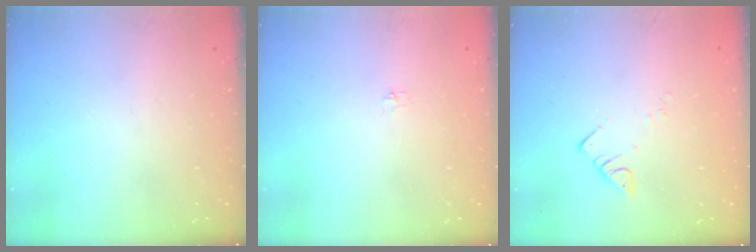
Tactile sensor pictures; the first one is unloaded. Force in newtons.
{"total": 3.1, "press": 3.0, "slide": 0.4}
{"total": 3.6, "press": 3.6, "slide": 0.6}